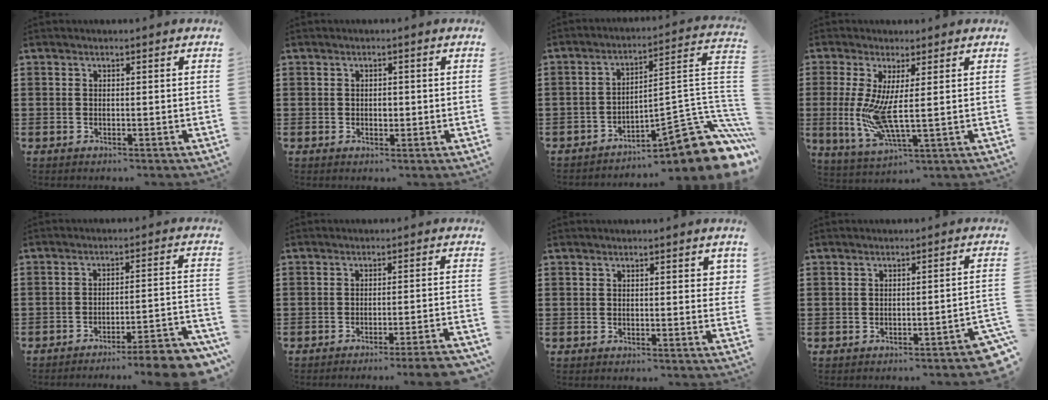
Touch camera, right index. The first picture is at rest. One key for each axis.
{"total": 3.2, "fx": -0.7, "fy": 1.1, "fz": 2.9, "tx": -0.053, "ty": 0.001, "tz": -0.012}
{"total": 11.1, "fx": -6.5, "fy": 3.0, "fz": 8.4, "tx": -0.103, "ty": -0.004, "tz": -0.117}
{"total": 8.0, "fx": 0.4, "fy": 1.2, "fz": 7.9, "tx": -0.174, "ty": -0.025, "tz": 0.007}
{"total": 5.6, "fx": -5.2, "fy": -0.5, "fz": 2.2, "tx": -0.033, "ty": -0.013, "tz": -0.102}
{"total": 3.5, "fx": -3.0, "fy": -0.5, "fz": 1.7, "tx": -0.027, "ty": -0.011, "tz": -0.058}
{"total": 1.4, "fx": 0.4, "fy": 0.4, "fz": 1.2, "tx": -0.017, "ty": 0.001, "tz": 0.005}
{"total": 2.0, "fx": -1.7, "fy": 0.0, "fz": 1.0, "tx": -0.020, "ty": -0.003, "tz": -0.036}